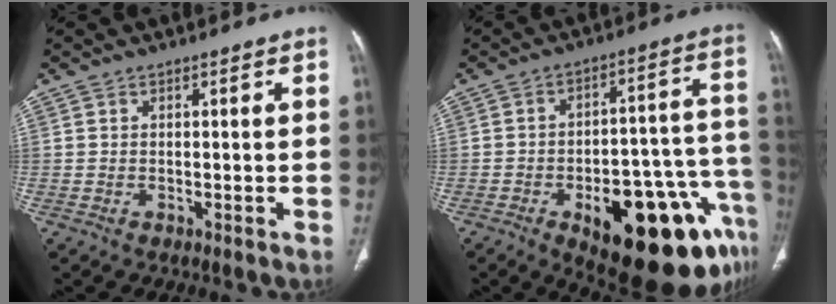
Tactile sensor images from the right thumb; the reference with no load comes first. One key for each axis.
{"total": 26.0, "fx": -12.4, "fy": 10.7, "fz": 20.2, "tx": -0.189, "ty": 0.073, "tz": -0.159}